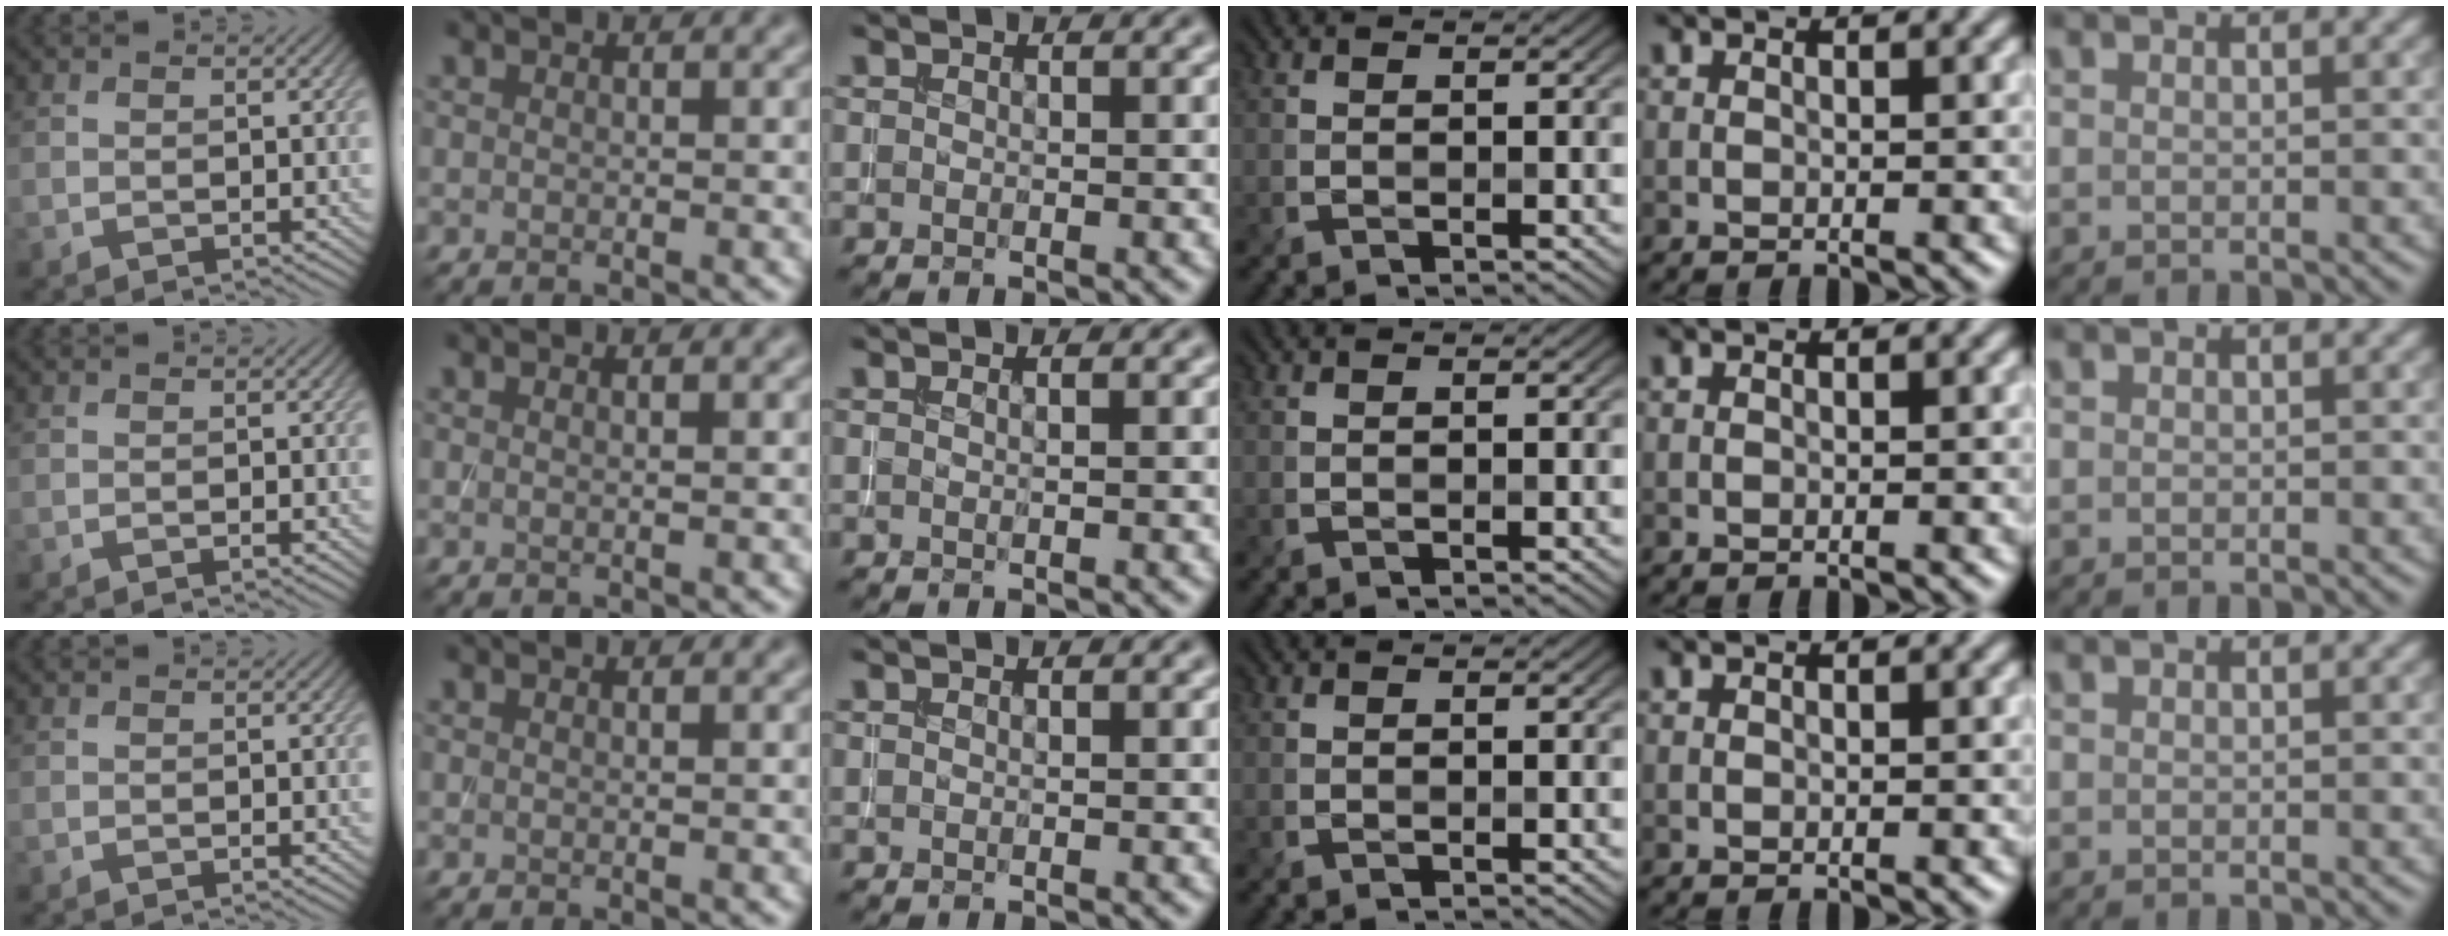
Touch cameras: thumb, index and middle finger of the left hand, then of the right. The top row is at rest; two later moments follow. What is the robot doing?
{"motion": "insert", "object": "drawer"}